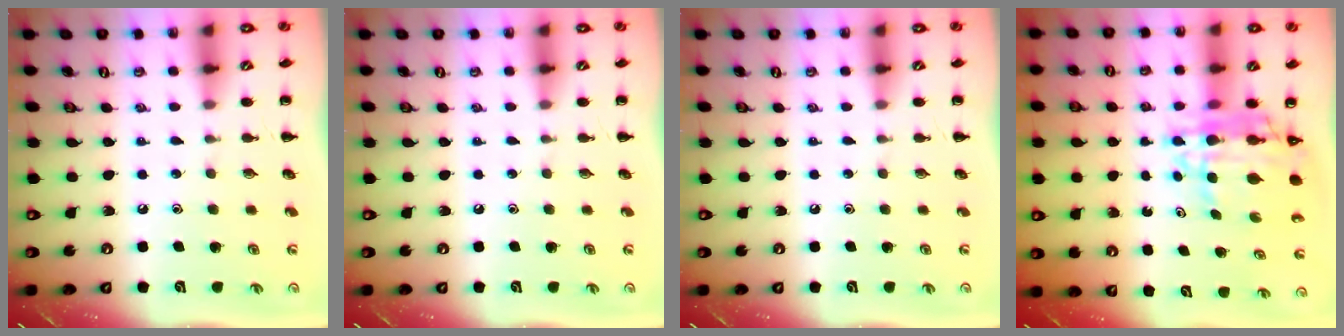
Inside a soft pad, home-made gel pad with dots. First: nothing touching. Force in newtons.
{"total": 0.0}
{"total": 0.0}
{"total": 9.7, "press": 9.0, "slide": 3.4}